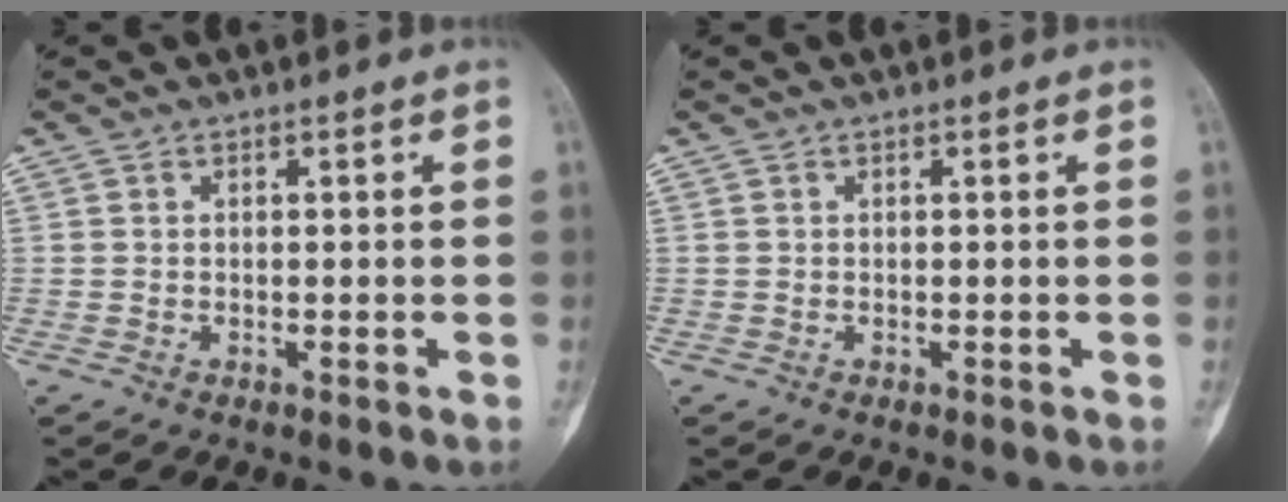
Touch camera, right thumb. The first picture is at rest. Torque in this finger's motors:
{"motor_torque": [0.12, -0.12, 0.11, -0.04, 0.00]}